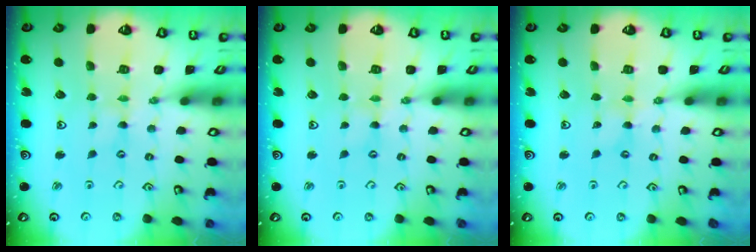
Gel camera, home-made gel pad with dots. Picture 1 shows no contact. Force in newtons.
{"total": 1.1, "press": 1.1, "slide": 0.2}
{"total": 0.0}